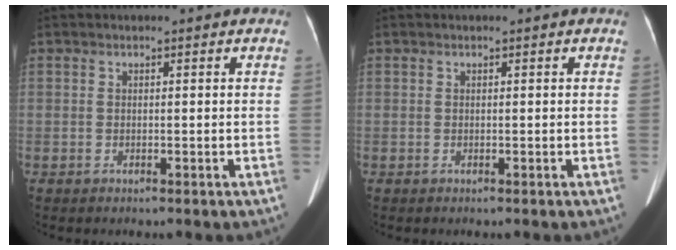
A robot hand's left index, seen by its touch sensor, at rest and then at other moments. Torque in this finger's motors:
{"motor_torque": [-0.97, 1.17, -0.15, 0.00]}